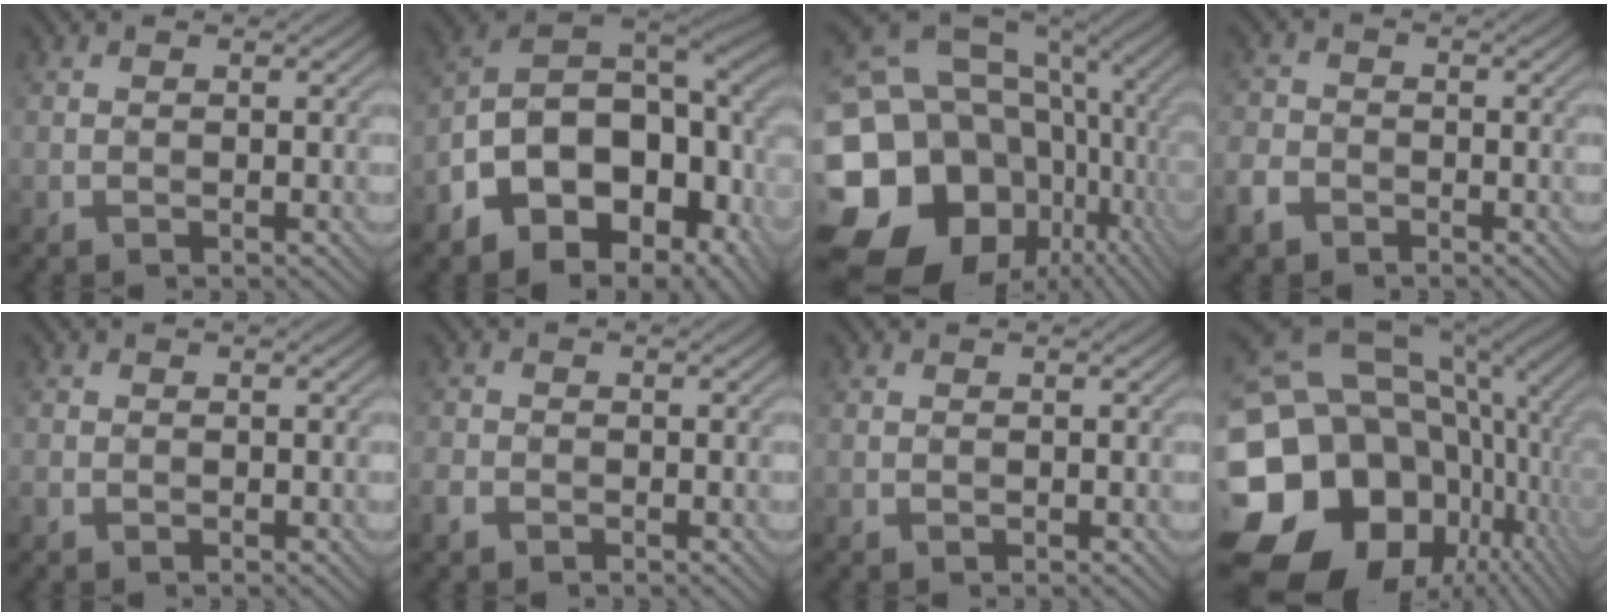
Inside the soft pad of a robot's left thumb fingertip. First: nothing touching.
{"total": 16.5, "force": [-5.8, 10.2, 11.5], "torque": [-0.209, -0.019, -0.092]}
{"total": 22.6, "force": [-6.0, 18.5, 11.6], "torque": [-0.248, -0.020, -0.091]}
{"total": 3.6, "force": [-2.2, 2.5, 1.3], "torque": [-0.041, -0.003, -0.051]}
{"total": 0.7, "force": [-0.4, 0.4, 0.4], "torque": [-0.012, 0.000, -0.008]}
{"total": 2.2, "force": [-1.3, 1.4, 1.1], "torque": [-0.030, -0.002, -0.032]}
{"total": 0.0}
{"total": 22.7, "force": [-3.9, 18.6, 12.4], "torque": [-0.267, 0.000, -0.065]}